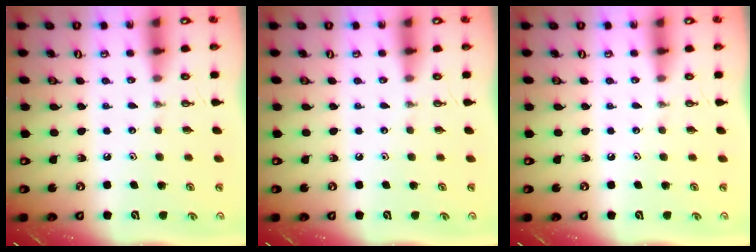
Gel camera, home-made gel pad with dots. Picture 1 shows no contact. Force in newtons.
{"total": 0.0}
{"total": 0.0}